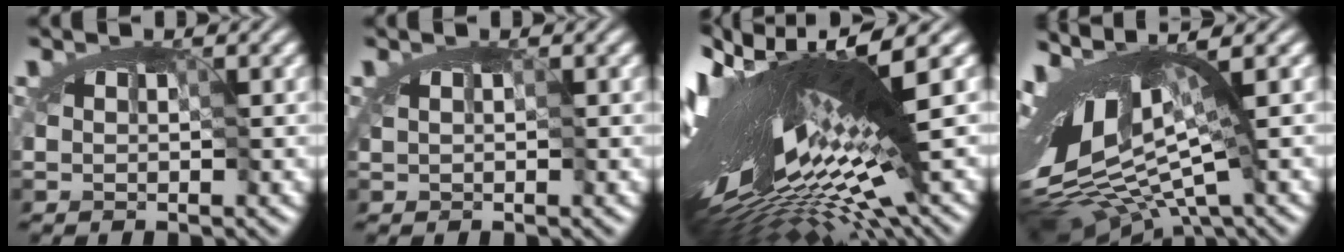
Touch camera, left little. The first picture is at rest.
{"total": 0.0}
{"total": 17.3, "force": [-0.3, 4.9, 16.6], "torque": [-0.297, -0.027, 0.003]}
{"total": 10.8, "force": [-2.1, 4.6, 9.6], "torque": [-0.182, -0.006, -0.024]}